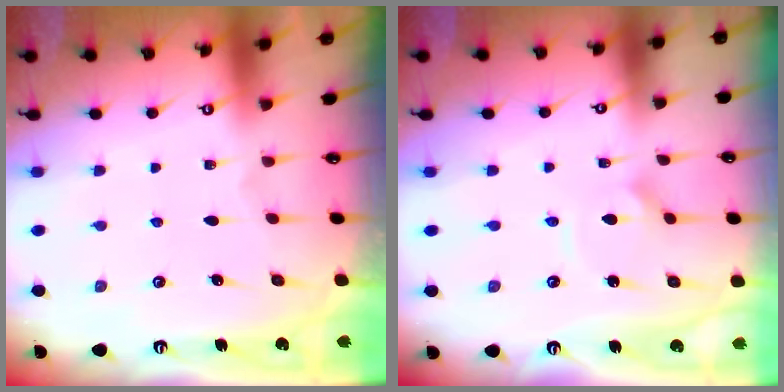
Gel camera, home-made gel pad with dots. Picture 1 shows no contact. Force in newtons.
{"total": 2.7, "press": 2.7, "slide": 0.4}